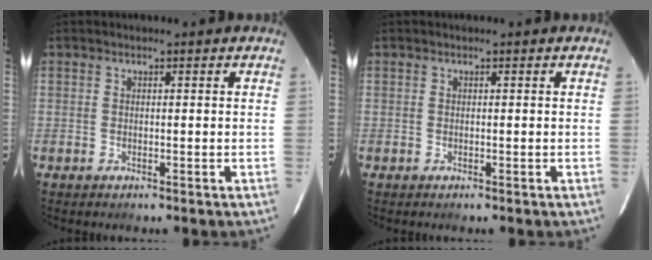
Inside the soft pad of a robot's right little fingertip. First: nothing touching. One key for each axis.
{"total": 0.0}